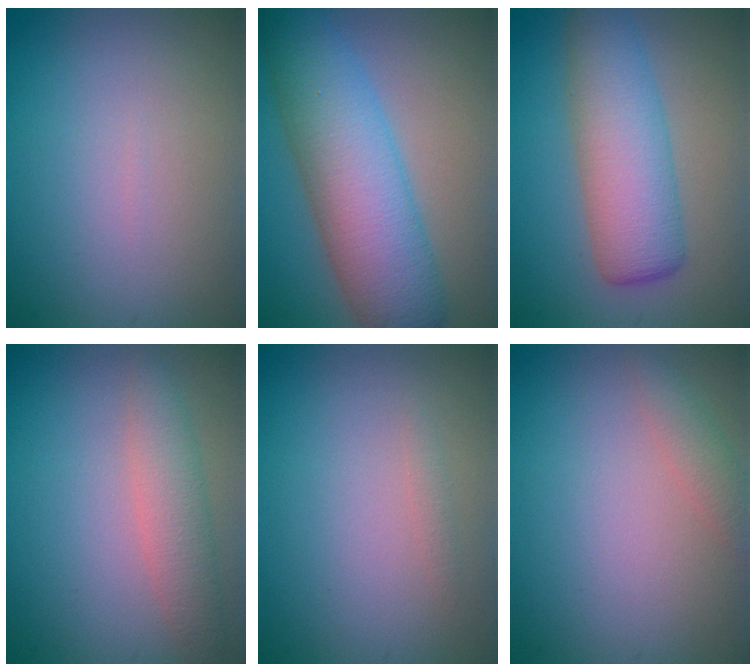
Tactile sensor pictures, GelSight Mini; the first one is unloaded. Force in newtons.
{"total": 9.3, "press": 9.3, "slide": 0.3}
{"total": 6.4, "press": 6.4, "slide": 0.1}
{"total": 3.1, "press": 3.1, "slide": 0.0}
{"total": 0.6, "press": 0.6, "slide": 0.0}
{"total": 1.6, "press": 1.6, "slide": 0.2}